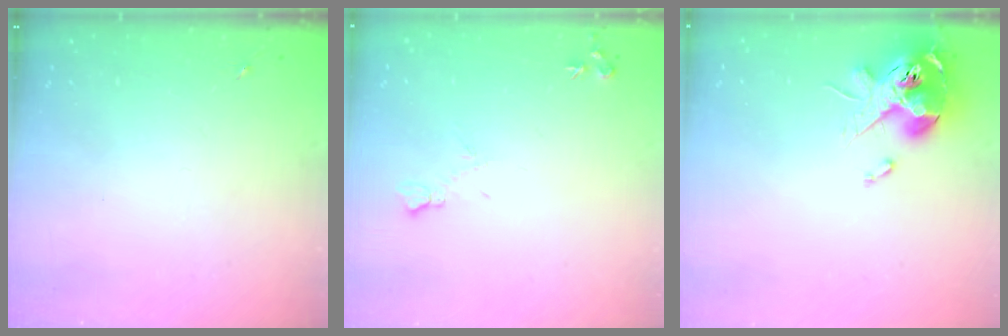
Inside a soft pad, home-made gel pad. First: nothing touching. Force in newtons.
{"total": 7.6, "press": 7.6, "slide": 0.8}
{"total": 13.4, "press": 13.3, "slide": 1.4}